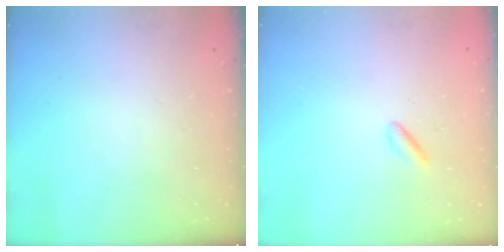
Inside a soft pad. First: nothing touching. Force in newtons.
{"total": 0.8, "press": 0.6, "slide": 0.6}